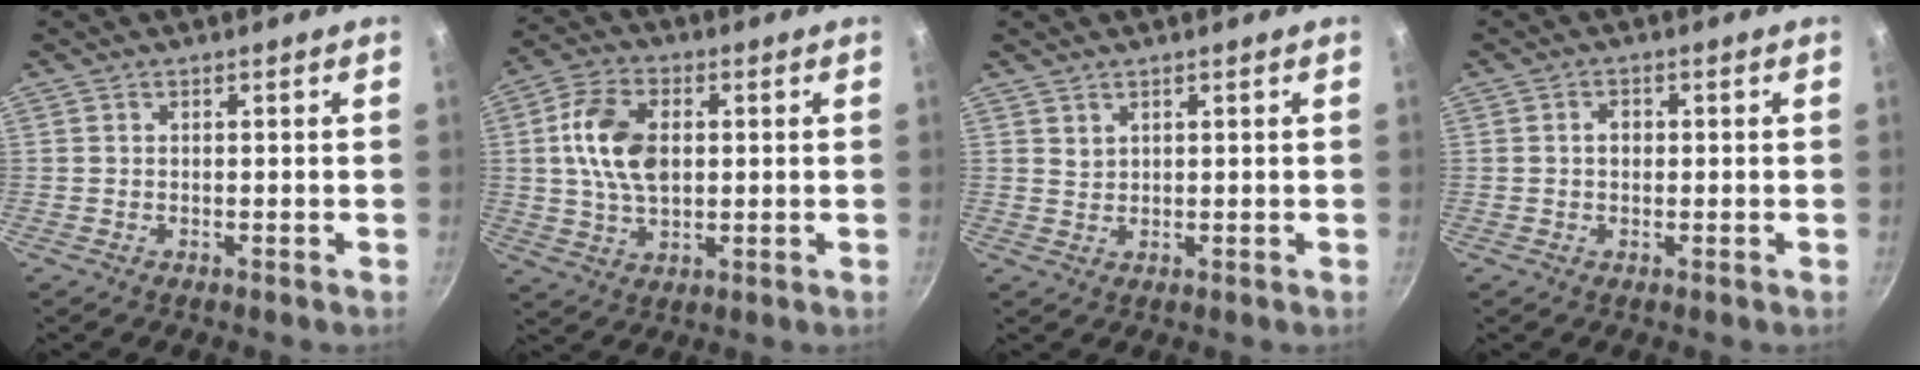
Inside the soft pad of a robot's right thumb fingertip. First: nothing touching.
{"total": 12.1, "force": [1.6, 7.6, 9.3], "torque": [-0.157, 0.009, 0.023]}
{"total": 1.3, "force": [1.1, 0.7, 0.4], "torque": [-0.004, -0.005, 0.022]}
{"total": 2.1, "force": [0.1, 1.6, 1.3], "torque": [-0.011, 0.007, 0.001]}